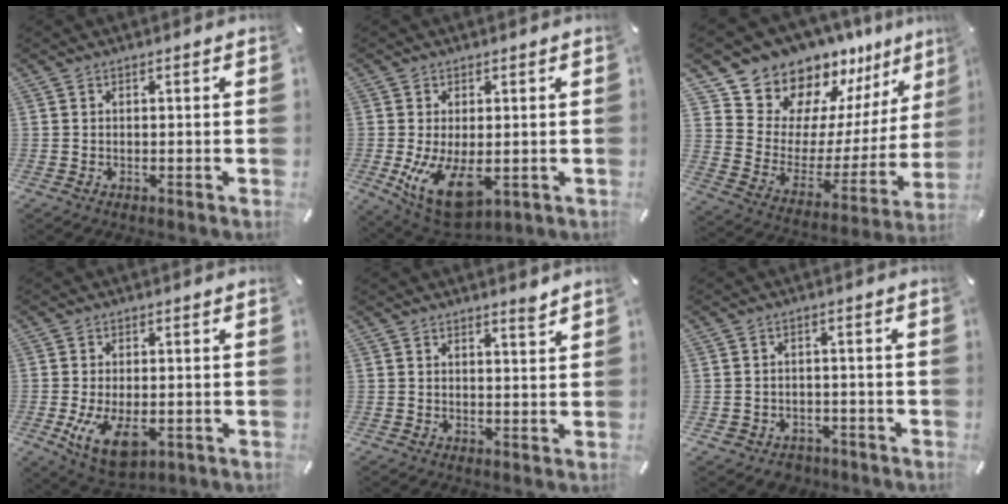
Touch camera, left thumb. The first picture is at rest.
{"total": 10.8, "force": [-1.5, 5.9, 9.0], "torque": [-0.164, -0.021, -0.020]}
{"total": 14.6, "force": [13.4, 5.8, -0.7], "torque": [-0.006, -0.156, 0.244]}
{"total": 8.6, "force": [-1.7, 5.0, 6.8], "torque": [-0.132, -0.011, -0.027]}
{"total": 2.2, "force": [2.1, 0.2, 0.5], "torque": [0.003, -0.018, 0.035]}
{"total": 3.4, "force": [-2.1, 2.6, 0.5], "torque": [-0.008, 0.011, -0.041]}